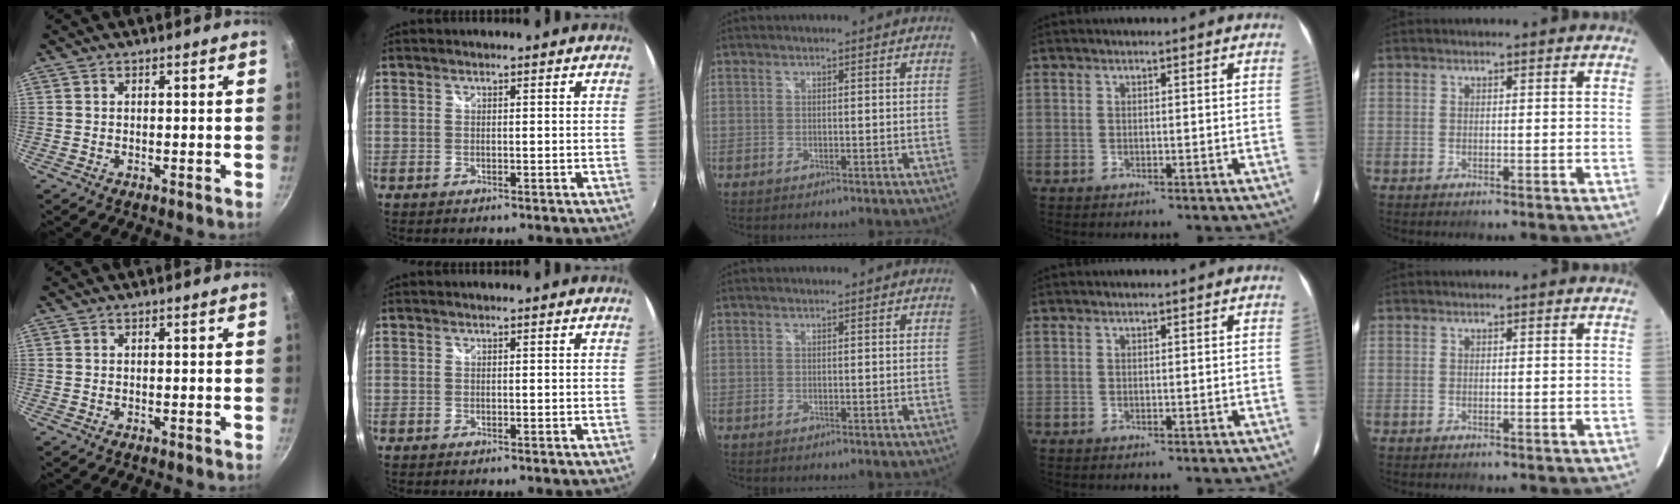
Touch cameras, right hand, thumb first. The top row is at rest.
{}